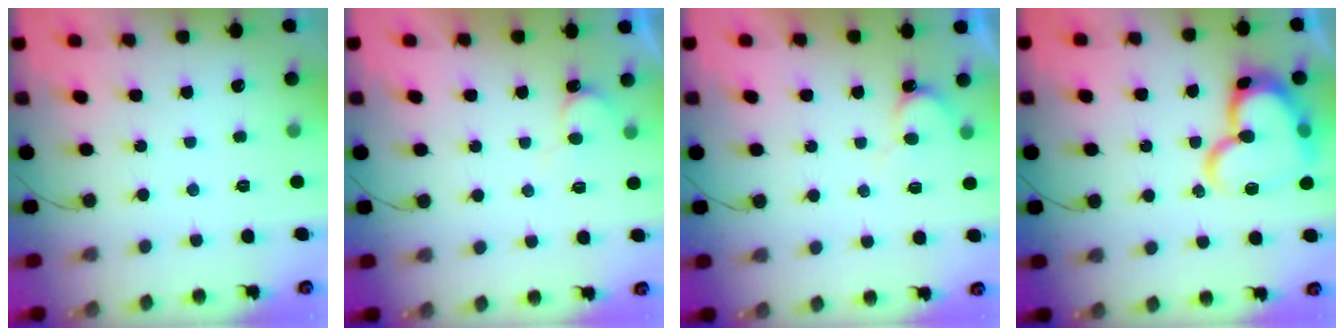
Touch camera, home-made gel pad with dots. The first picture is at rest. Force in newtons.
{"total": 5.4, "press": 5.4, "slide": 0.4}
{"total": 7.1, "press": 7.1, "slide": 0.4}
{"total": 18.5, "press": 18.4, "slide": 2.1}